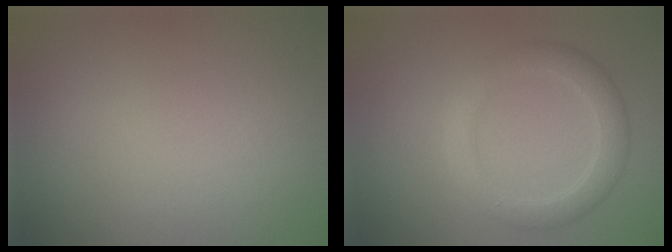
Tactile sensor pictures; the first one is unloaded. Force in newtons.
{"total": 3.3, "press": 3.3, "slide": 0.0}